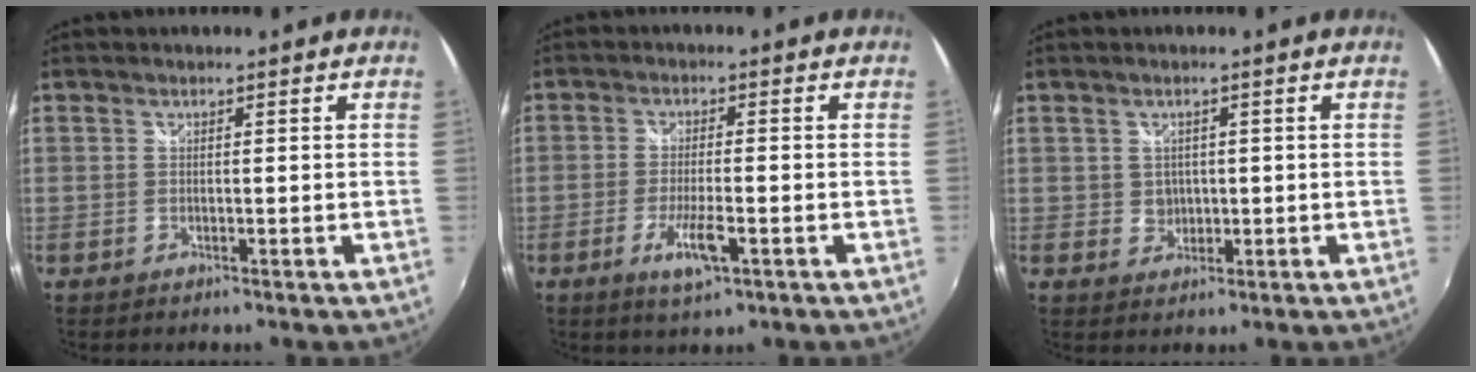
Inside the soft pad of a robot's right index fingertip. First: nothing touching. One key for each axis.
{"total": 6.2, "fx": -2.8, "fy": 1.3, "fz": 5.3, "tx": -0.111, "ty": -0.013, "tz": -0.050}
{"total": 2.5, "fx": 0.3, "fy": 2.4, "fz": 0.7, "tx": -0.009, "ty": 0.004, "tz": 0.007}